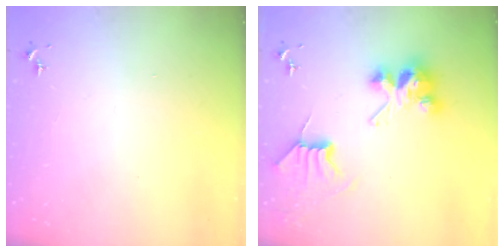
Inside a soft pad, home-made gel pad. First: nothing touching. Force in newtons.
{"total": 8.5, "press": 8.5, "slide": 0.7}